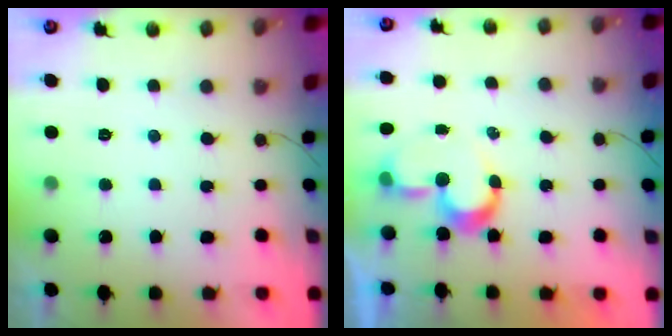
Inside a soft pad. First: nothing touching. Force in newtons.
{"total": 8.8, "press": 8.7, "slide": 1.0}